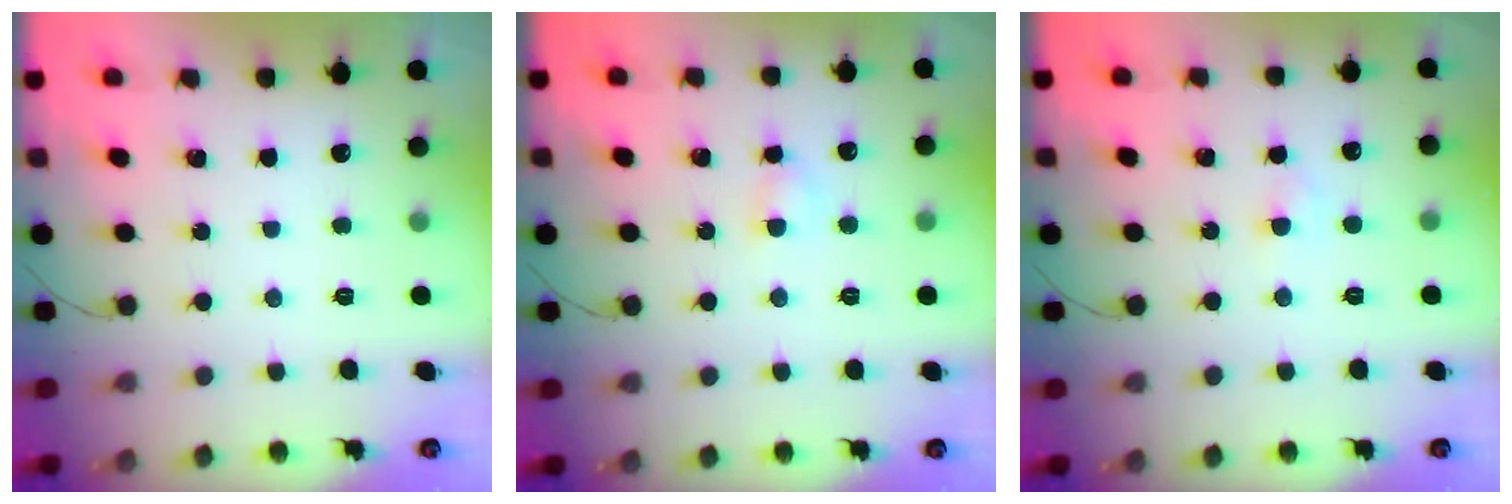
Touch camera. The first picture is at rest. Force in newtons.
{"total": 3.2, "press": 3.0, "slide": 1.2}
{"total": 1.8, "press": 1.5, "slide": 0.9}